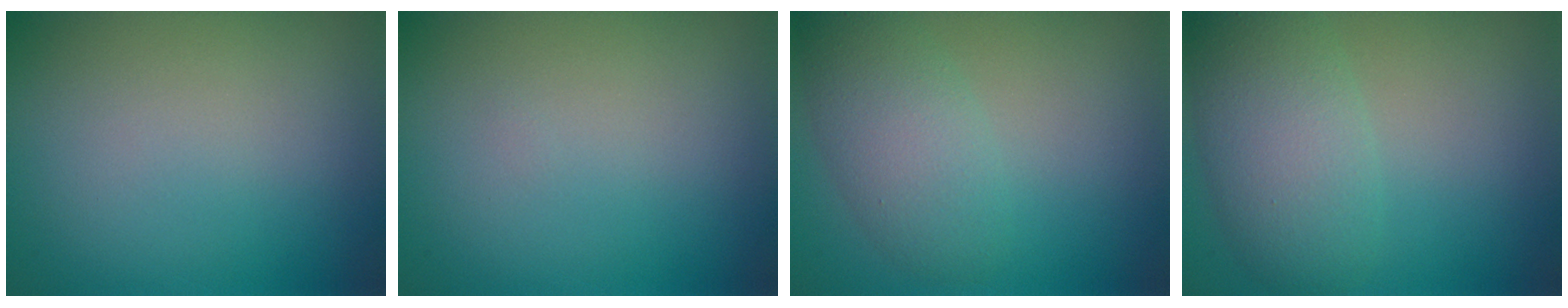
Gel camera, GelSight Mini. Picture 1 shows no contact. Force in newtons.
{"total": 0.0}
{"total": 3.9, "press": 3.9, "slide": 0.2}
{"total": 5.1, "press": 5.1, "slide": 0.2}